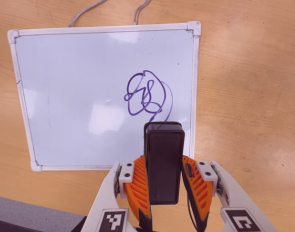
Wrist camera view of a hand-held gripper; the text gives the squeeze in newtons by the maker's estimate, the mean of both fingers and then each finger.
{"total": 3.5, "left": 2.1, "right": 4.9}